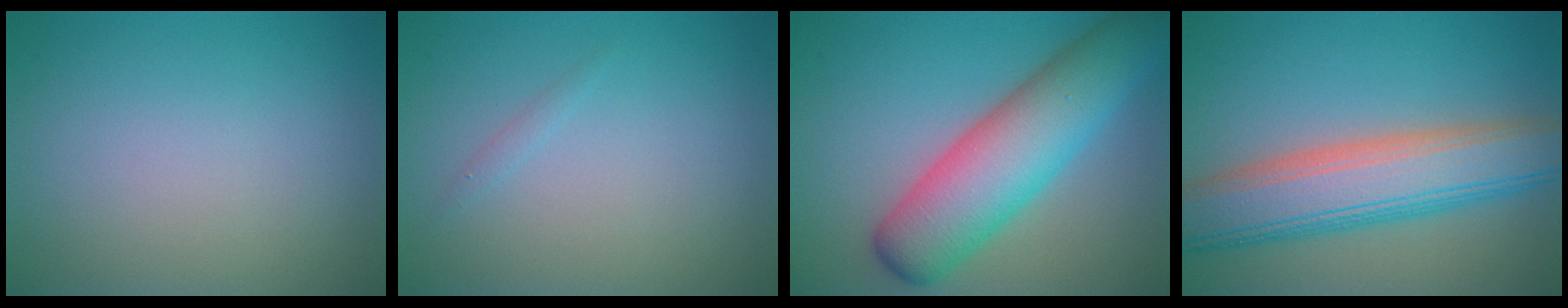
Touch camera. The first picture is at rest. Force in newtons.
{"total": 0.5, "press": 0.5, "slide": 0.0}
{"total": 9.1, "press": 9.1, "slide": 0.2}
{"total": 8.6, "press": 8.6, "slide": 0.3}